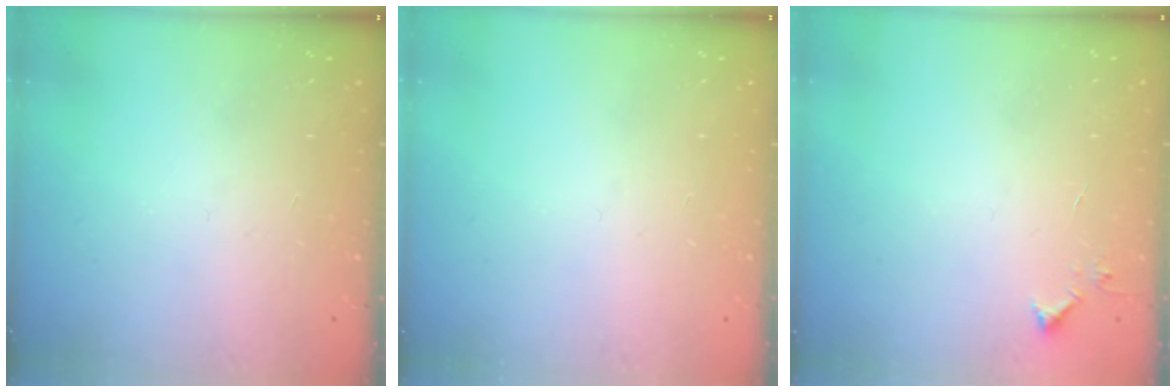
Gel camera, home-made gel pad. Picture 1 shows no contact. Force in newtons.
{"total": 0.0}
{"total": 3.8, "press": 3.8, "slide": 0.5}